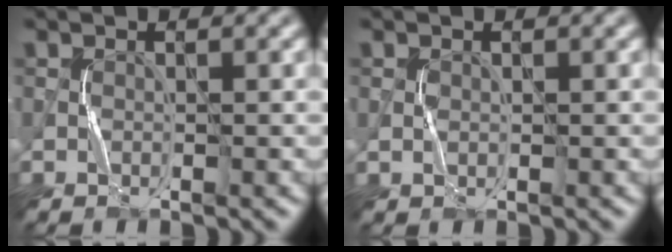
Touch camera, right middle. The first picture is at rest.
{"total": 0.0}